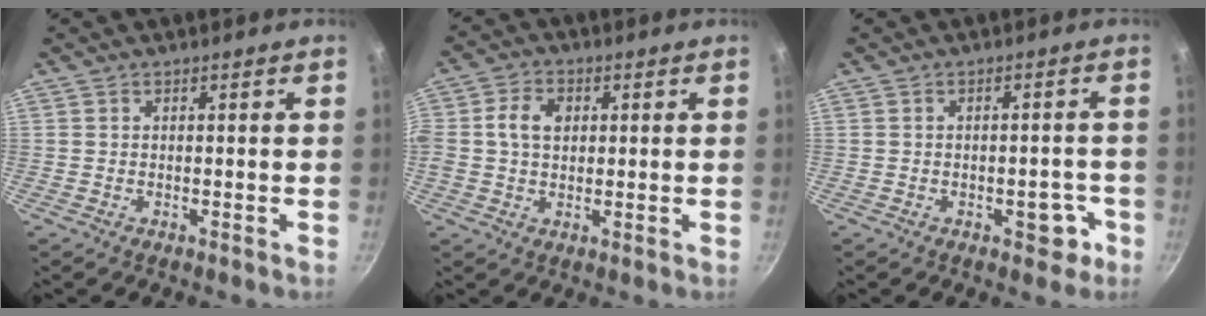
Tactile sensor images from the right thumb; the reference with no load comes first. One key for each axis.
{"total": 6.6, "fx": 1.0, "fy": 4.8, "fz": 4.4, "tx": -0.073, "ty": 0.010, "tz": 0.010}
{"total": 4.6, "fx": -2.1, "fy": 2.6, "fz": 3.2, "tx": -0.015, "ty": 0.018, "tz": -0.023}